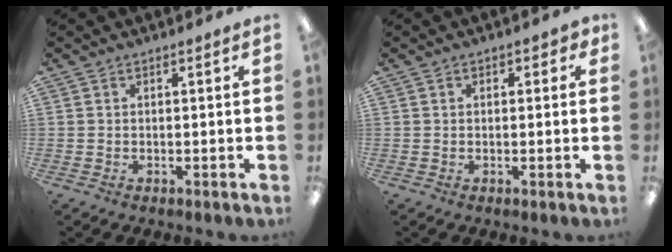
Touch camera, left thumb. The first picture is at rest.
{"total": 1.6, "force": [0.5, 1.0, 1.1], "torque": [-0.006, -0.001, 0.005]}